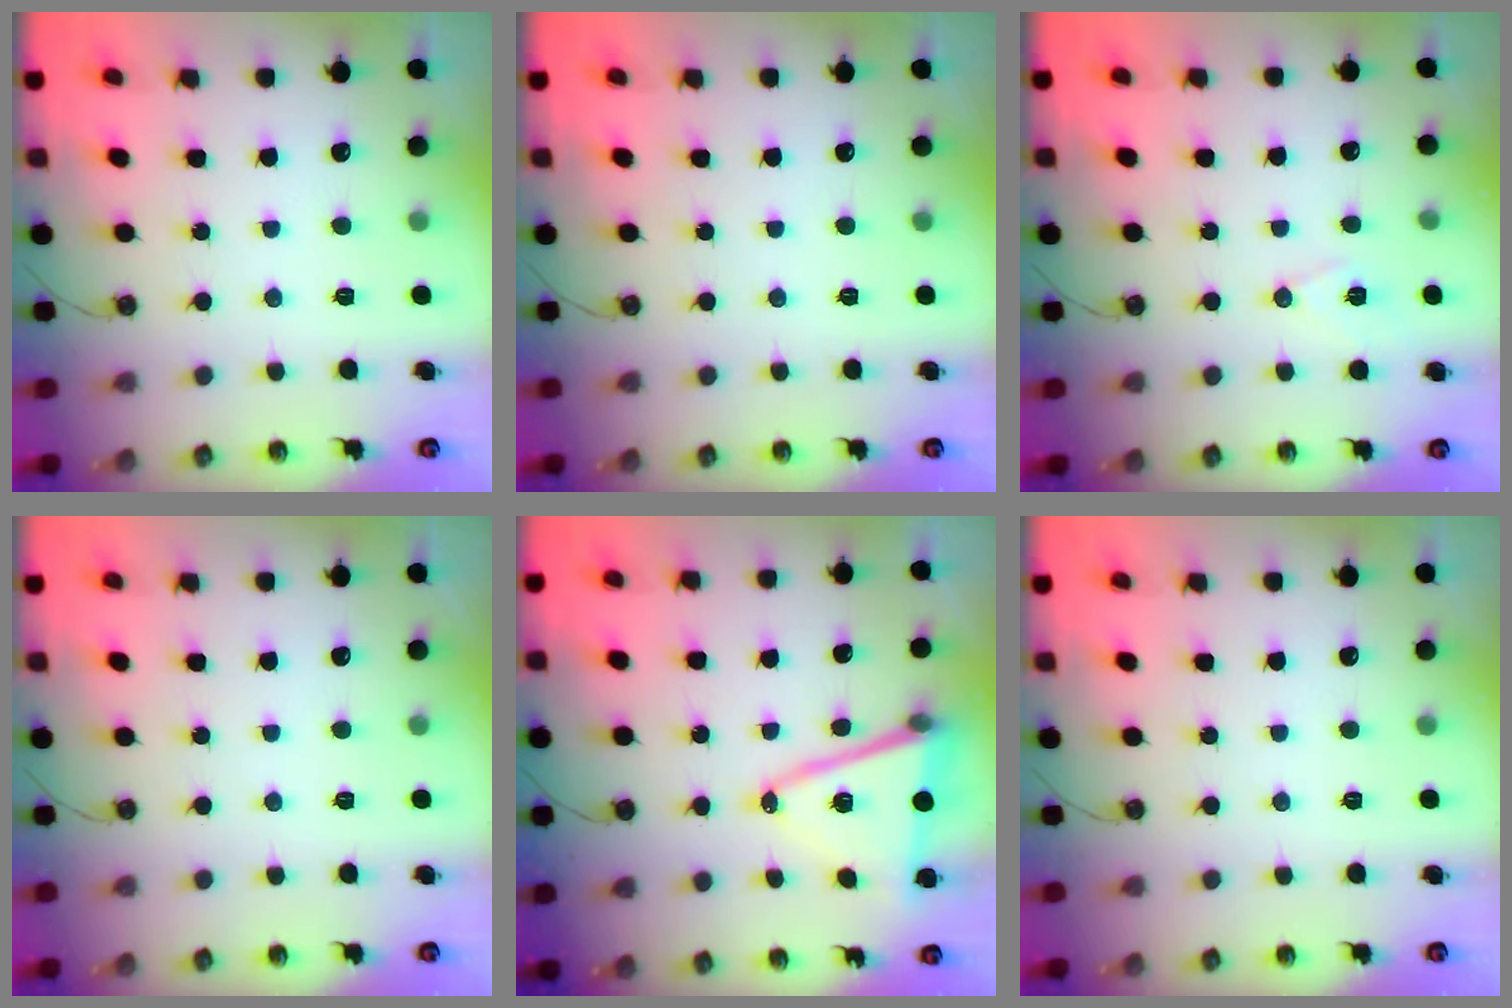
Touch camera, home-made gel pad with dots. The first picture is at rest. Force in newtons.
{"total": 0.0}
{"total": 8.0, "press": 6.9, "slide": 4.1}
{"total": 0.0}
{"total": 13.3, "press": 12.7, "slide": 3.9}
{"total": 0.0}